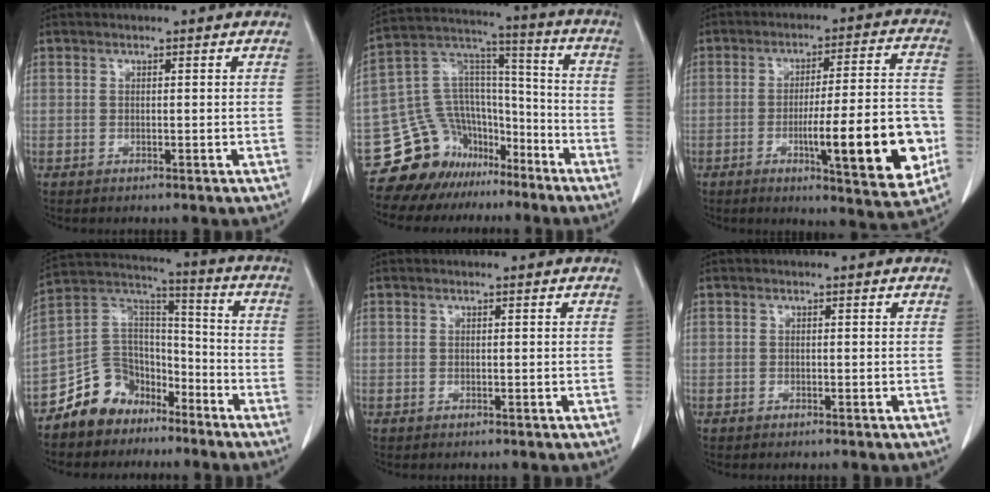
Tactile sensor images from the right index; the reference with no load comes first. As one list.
[{"total": 15.4, "force": [-11.1, 9.9, 4.1], "torque": [-0.083, 0.087, -0.185]}, {"total": 17.0, "force": [-4.8, 2.3, 16.2], "torque": [-0.211, 0.006, -0.060]}, {"total": 11.3, "force": [-7.9, 7.7, 2.5], "torque": [-0.057, 0.058, -0.145]}, {"total": 0.0}, {"total": 0.0}]